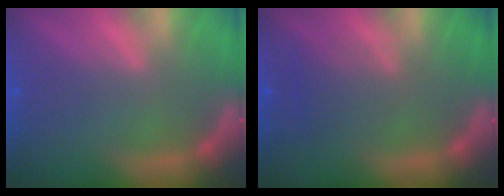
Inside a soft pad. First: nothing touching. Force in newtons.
{"total": 2.5}